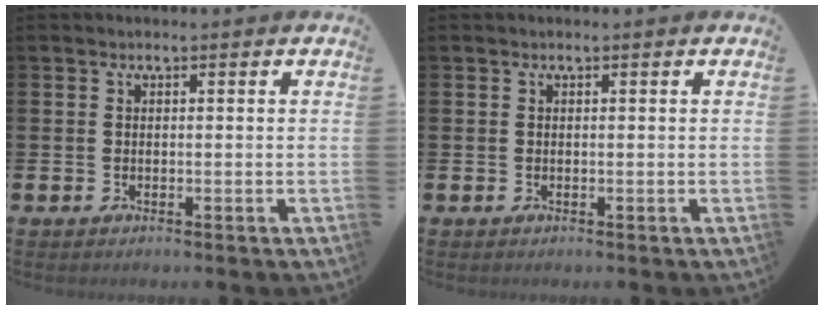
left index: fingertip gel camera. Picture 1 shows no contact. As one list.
[{"total": 0.0}]